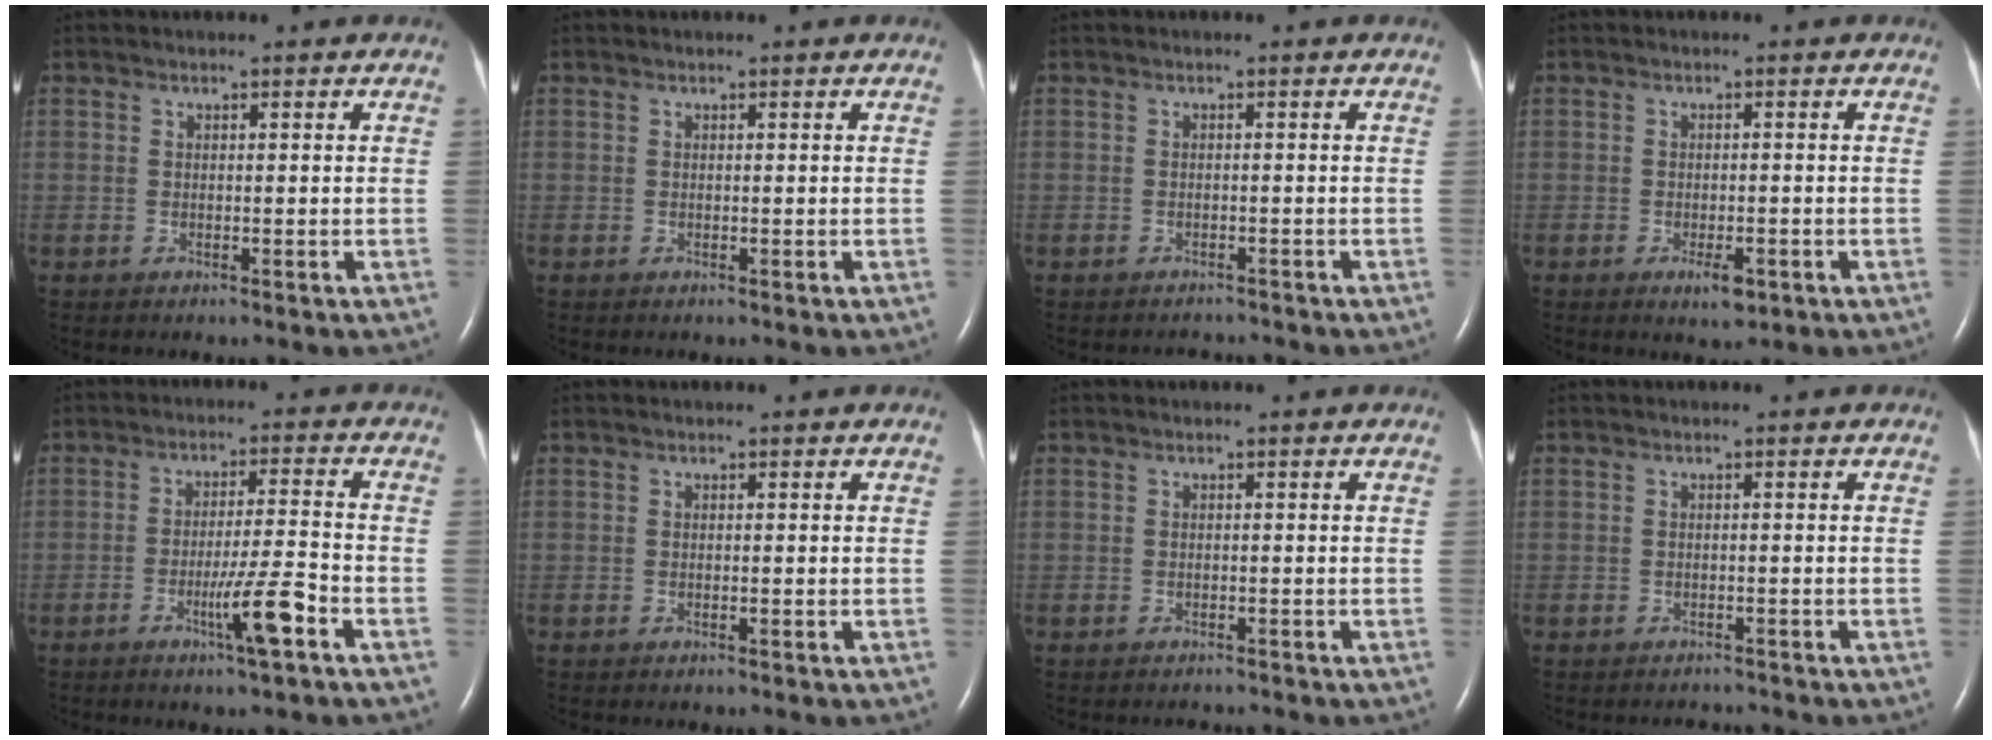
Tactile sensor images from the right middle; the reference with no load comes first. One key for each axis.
{"total": 0.0}
{"total": 1.8, "fx": -1.8, "fy": 0.4, "fz": -0.1, "tx": 0.001, "ty": -0.005, "tz": -0.021}
{"total": 2.9, "fx": -1.5, "fy": 1.0, "fz": 2.3, "tx": -0.038, "ty": -0.001, "tz": -0.018}
{"total": 7.0, "fx": -3.6, "fy": -0.5, "fz": 5.9, "tx": -0.103, "ty": -0.009, "tz": -0.064}
{"total": 0.0}
{"total": 1.0, "fx": -0.9, "fy": 0.2, "fz": 0.1, "tx": -0.004, "ty": -0.003, "tz": -0.011}
{"total": 1.5, "fx": -1.4, "fy": 0.3, "fz": -0.1, "tx": 0.001, "ty": -0.005, "tz": -0.017}